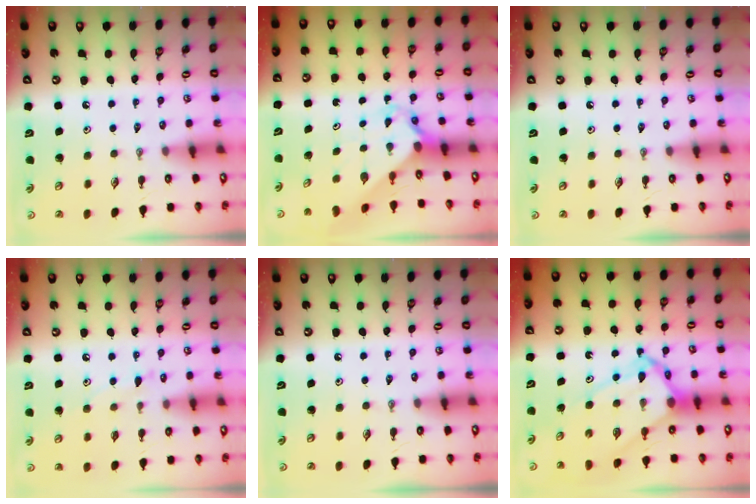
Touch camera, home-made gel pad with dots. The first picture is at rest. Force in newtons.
{"total": 2.3, "press": 2.3, "slide": 0.3}
{"total": 0.0}
{"total": 6.4, "press": 6.4, "slide": 0.6}
{"total": 0.0}
{"total": 11.2, "press": 11.1, "slide": 1.1}